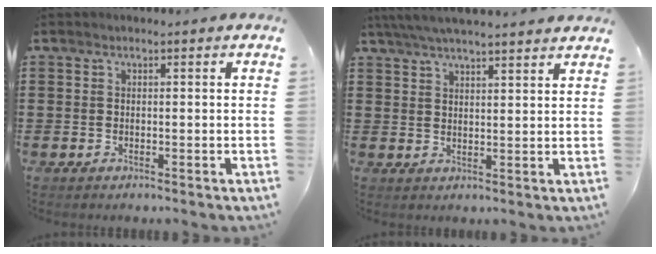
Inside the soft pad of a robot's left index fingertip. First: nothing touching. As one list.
[{"total": 4.5, "force": [4.2, -0.1, 1.7], "torque": [-0.044, -0.010, 0.075]}]